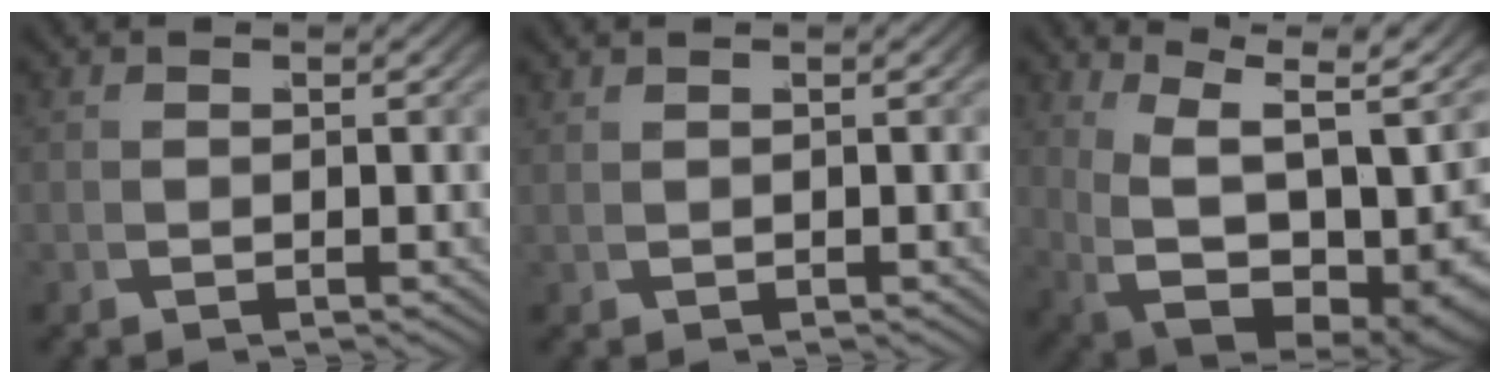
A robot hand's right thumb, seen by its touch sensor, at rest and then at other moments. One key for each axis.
{"total": 0.5, "fx": 0.5, "fy": 0.0, "fz": 0.1, "tx": 0.003, "ty": 0.001, "tz": 0.014}
{"total": 17.2, "fx": 0.5, "fy": 11.6, "fz": 12.7, "tx": -0.238, "ty": -0.052, "tz": 0.029}